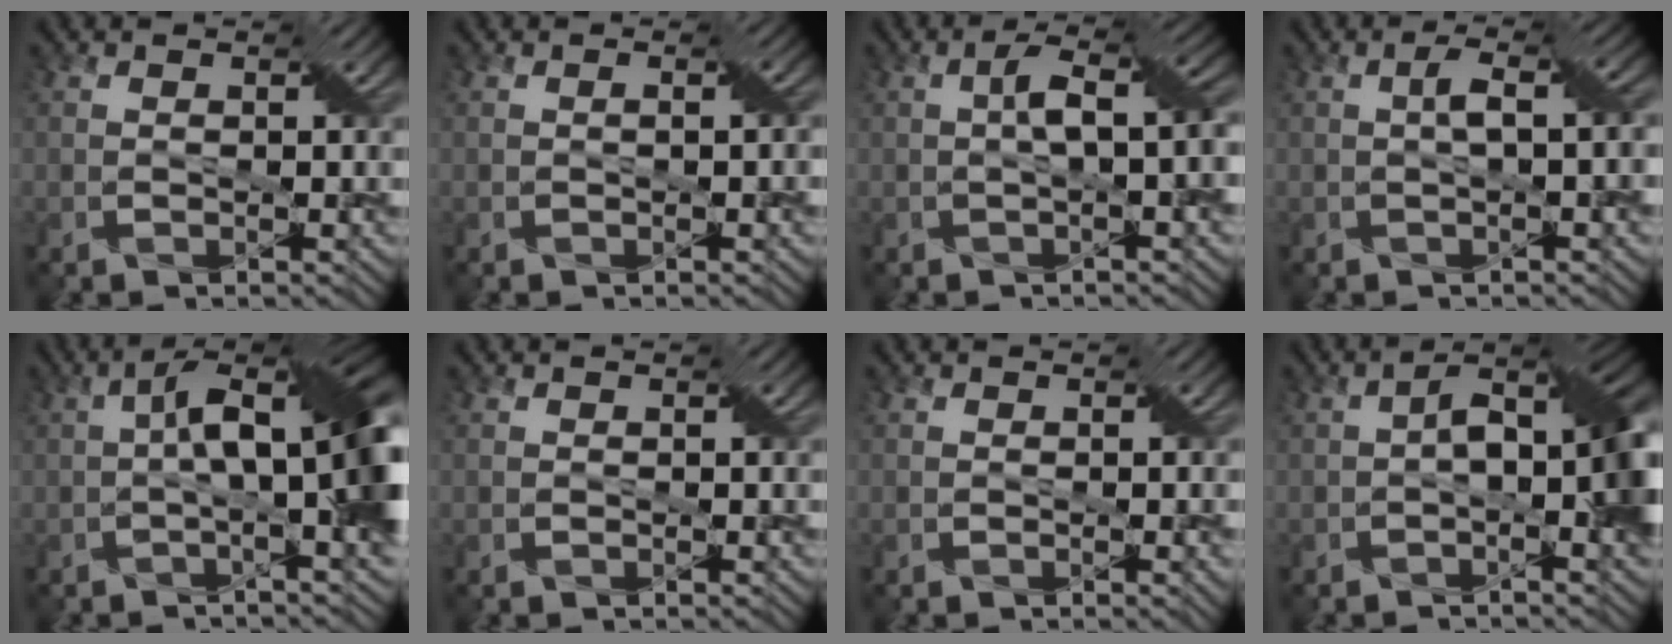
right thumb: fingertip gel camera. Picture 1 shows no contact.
{"total": 1.1, "force": [0.0, 0.0, 1.1], "torque": [-0.020, 0.007, 0.001]}
{"total": 4.9, "force": [0.0, 1.1, 4.8], "torque": [-0.086, 0.013, -0.003]}
{"total": 3.3, "force": [0.2, 0.6, 3.3], "torque": [-0.059, 0.013, 0.002]}
{"total": 10.9, "force": [0.1, 3.3, 10.4], "torque": [-0.163, 0.012, -0.007]}
{"total": 0.0}
{"total": 0.8, "force": [-0.1, 0.0, 0.8], "torque": [-0.011, -0.001, -0.001]}
{"total": 8.1, "force": [-0.3, 3.0, 7.5], "torque": [-0.117, 0.011, -0.010]}